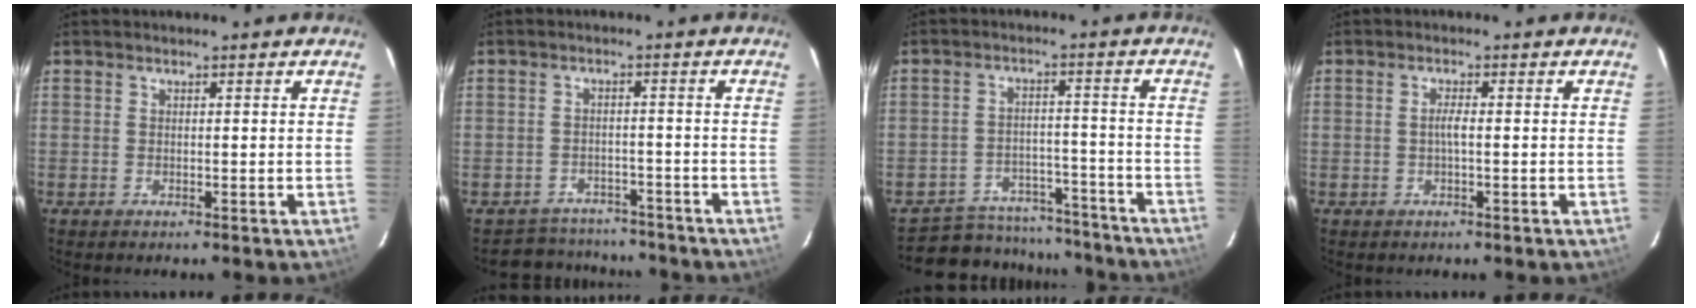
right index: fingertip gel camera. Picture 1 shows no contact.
{"total": 8.3, "force": [-7.2, 4.1, 0.5], "torque": [-0.020, 0.021, -0.092]}
{"total": 15.3, "force": [-13.3, 6.9, 3.4], "torque": [-0.085, 0.031, -0.167]}
{"total": 1.6, "force": [-0.3, -0.1, 1.6], "torque": [-0.031, 0.002, -0.007]}